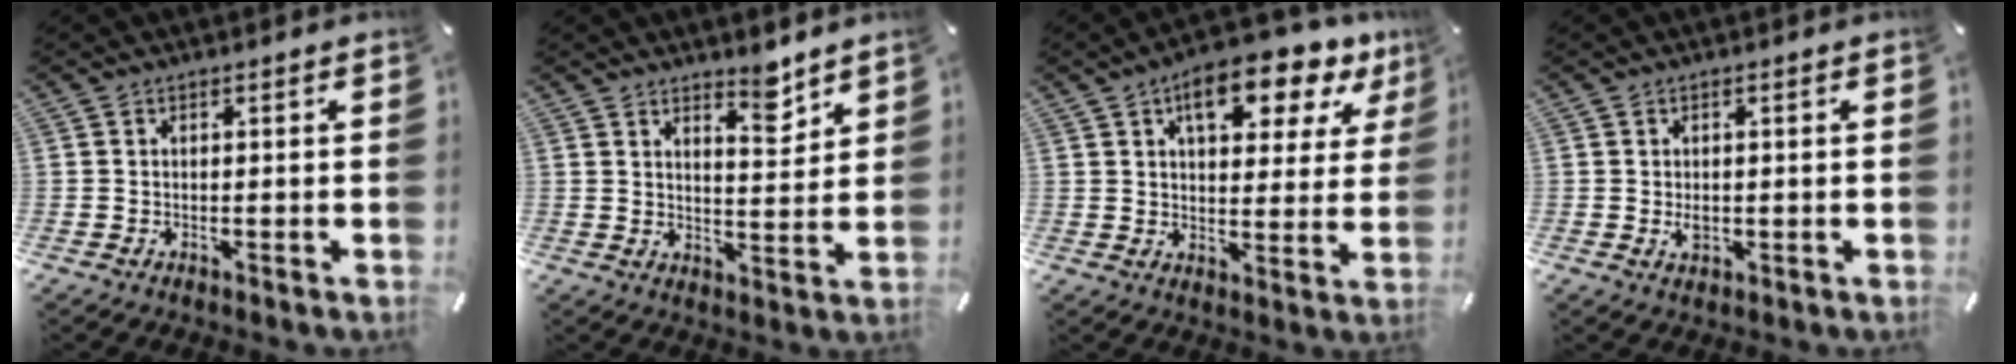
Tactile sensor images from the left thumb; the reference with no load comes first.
{"total": 6.3, "force": [5.3, 2.2, 2.7], "torque": [-0.019, -0.045, 0.088]}
{"total": 13.0, "force": [8.2, 6.2, 8.0], "torque": [-0.090, -0.047, 0.132]}
{"total": 2.0, "force": [0.0, 1.4, 1.5], "torque": [-0.037, -0.001, -0.003]}